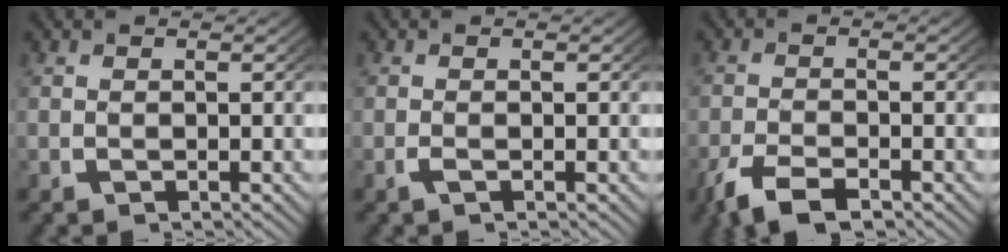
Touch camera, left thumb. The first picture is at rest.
{"total": 0.7, "force": [-0.4, 0.1, 0.5], "torque": [-0.013, -0.002, -0.009]}
{"total": 4.3, "force": [-3.2, 2.0, 2.3], "torque": [-0.053, -0.013, -0.053]}